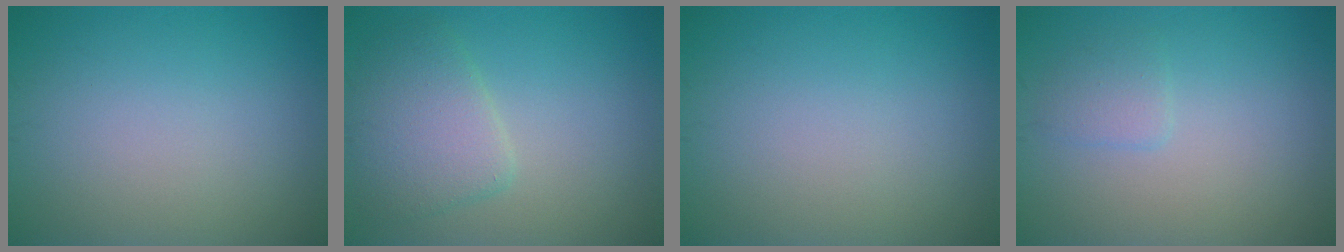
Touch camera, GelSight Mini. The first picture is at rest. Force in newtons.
{"total": 4.1, "press": 4.0, "slide": 0.3}
{"total": 0.0}
{"total": 1.4, "press": 1.4, "slide": 0.1}